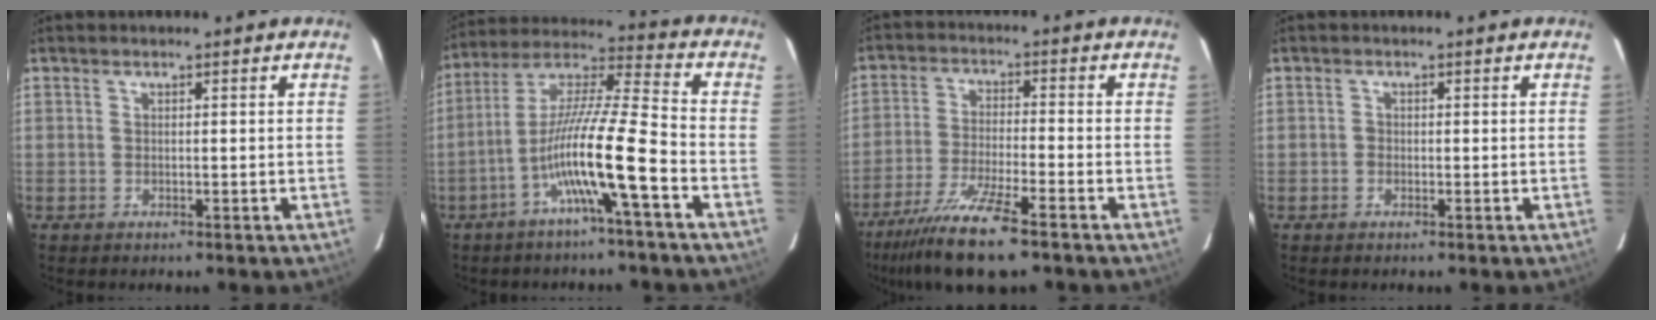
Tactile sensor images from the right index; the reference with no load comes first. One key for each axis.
{"total": 13.1, "fx": -5.3, "fy": -0.6, "fz": 12.0, "tx": -0.227, "ty": 0.011, "tz": -0.102}
{"total": 10.5, "fx": -7.4, "fy": 0.6, "fz": 7.4, "tx": -0.141, "ty": -0.031, "tz": -0.134}
{"total": 0.8, "fx": -0.3, "fy": 0.7, "fz": 0.3, "tx": -0.003, "ty": 0.004, "tz": -0.006}